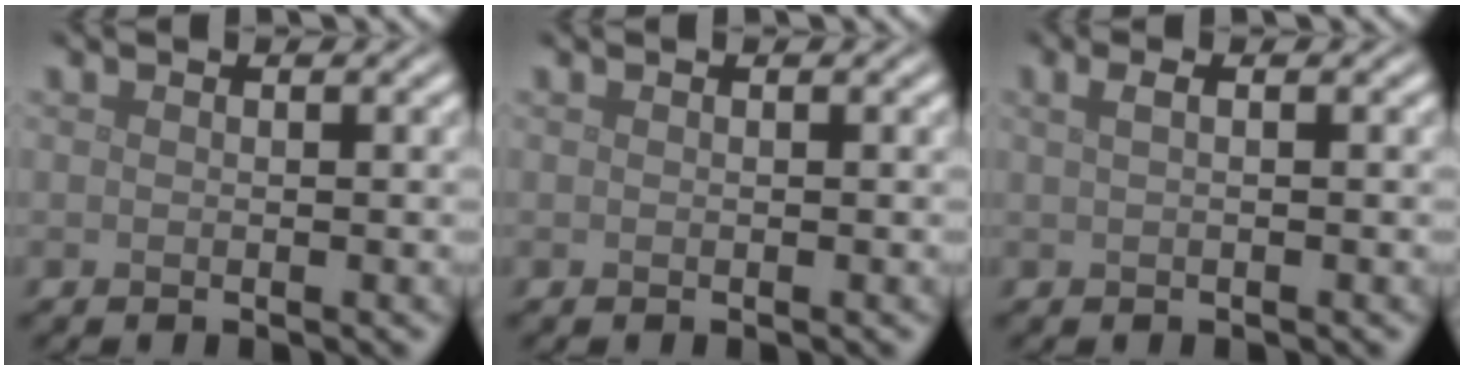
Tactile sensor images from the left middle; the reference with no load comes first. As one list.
[{"total": 0.0}, {"total": 1.6, "force": [0.6, 0.6, 1.4], "torque": [-0.022, 0.003, 0.005]}]